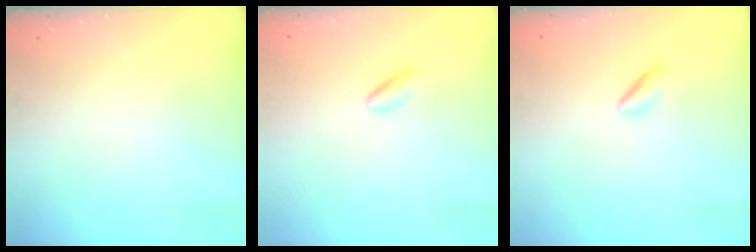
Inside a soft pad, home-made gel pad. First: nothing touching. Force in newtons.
{"total": 2.7, "press": 2.5, "slide": 0.9}
{"total": 1.9, "press": 1.7, "slide": 0.7}